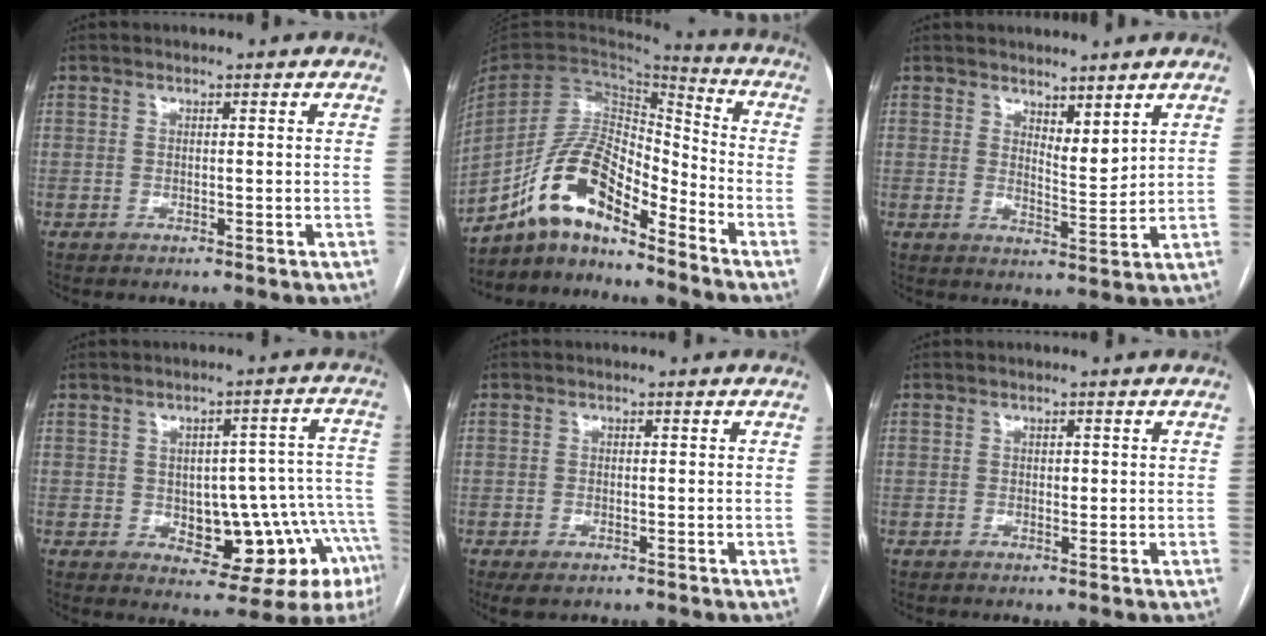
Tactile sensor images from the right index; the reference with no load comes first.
{"total": 12.7, "force": [-9.2, 3.7, 8.0], "torque": [-0.160, 0.033, -0.168]}
{"total": 4.0, "force": [3.2, 1.2, 2.1], "torque": [-0.037, -0.016, 0.061]}
{"total": 15.7, "force": [-5.1, 6.5, 13.3], "torque": [-0.095, 0.040, -0.047]}
{"total": 2.6, "force": [-1.6, 1.2, 1.7], "torque": [-0.036, -0.004, -0.017]}
{"total": 0.7, "force": [0.0, 0.5, 0.5], "torque": [-0.006, 0.001, 0.000]}